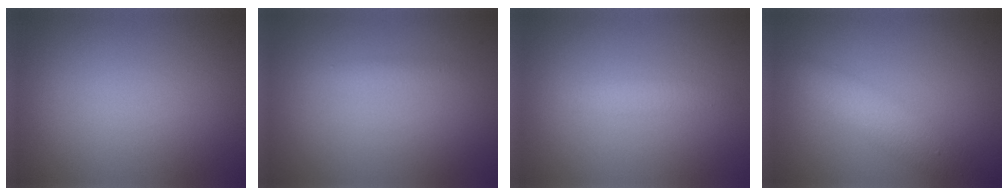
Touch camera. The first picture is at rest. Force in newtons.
{"total": 0.7, "press": 0.7, "slide": 0.0}
{"total": 1.3, "press": 1.3, "slide": 0.0}
{"total": 3.6, "press": 3.6, "slide": 0.2}